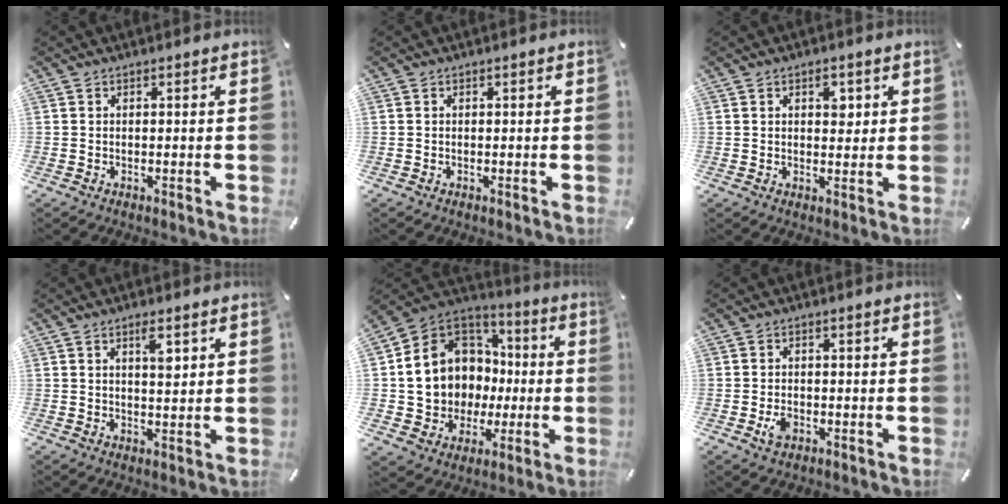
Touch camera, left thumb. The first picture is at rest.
{"total": 0.0}
{"total": 3.4, "force": [1.4, 2.2, 2.2], "torque": [-0.008, -0.010, 0.014]}
{"total": 4.3, "force": [2.0, 1.3, 3.5], "torque": [-0.044, -0.009, 0.025]}
{"total": 12.6, "force": [-0.1, 12.2, 2.9], "torque": [-0.075, -0.025, 0.018]}
{"total": 3.0, "force": [-1.1, 2.1, 1.9], "torque": [-0.047, -0.001, -0.021]}